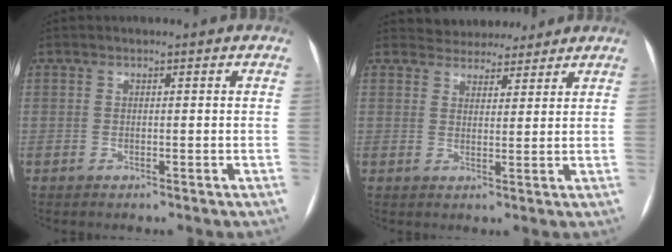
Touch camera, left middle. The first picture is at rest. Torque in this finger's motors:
{"motor_torque": [0.02, -0.09, -0.01, -0.01]}